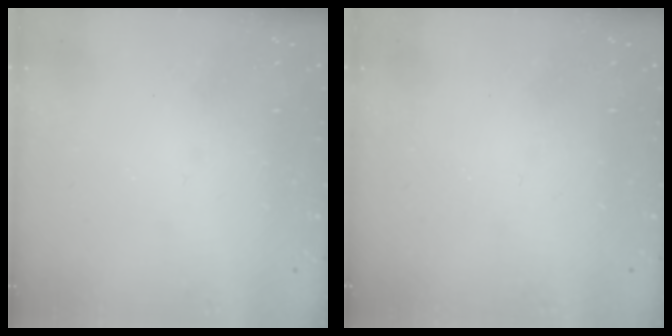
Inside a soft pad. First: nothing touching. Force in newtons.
{"total": 0.0}